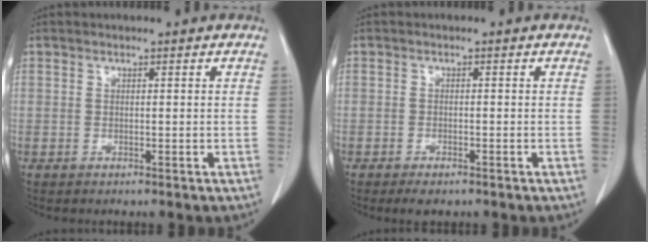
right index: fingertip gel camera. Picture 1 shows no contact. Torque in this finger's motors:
{"motor_torque": [0.32, -0.29, 0.05, 0.00]}